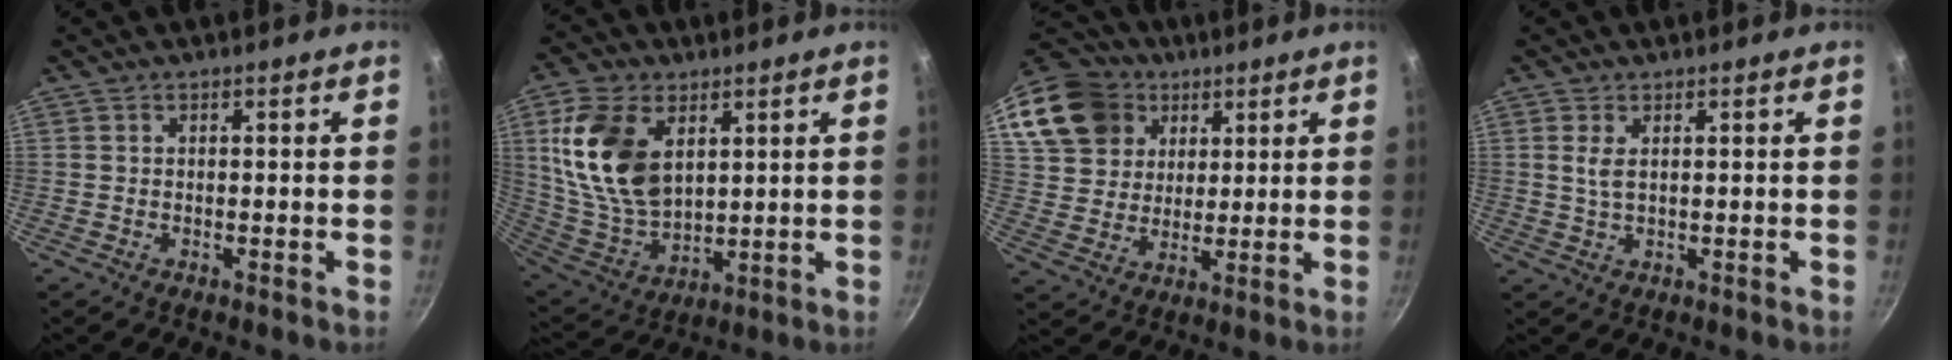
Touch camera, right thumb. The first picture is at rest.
{"total": 17.5, "force": [5.4, 10.8, 12.7], "torque": [-0.229, -0.024, 0.119]}
{"total": 16.7, "force": [8.2, 13.0, 6.6], "torque": [-0.118, 0.003, 0.155]}
{"total": 2.6, "force": [0.8, 1.1, 2.2], "torque": [-0.046, -0.006, 0.019]}